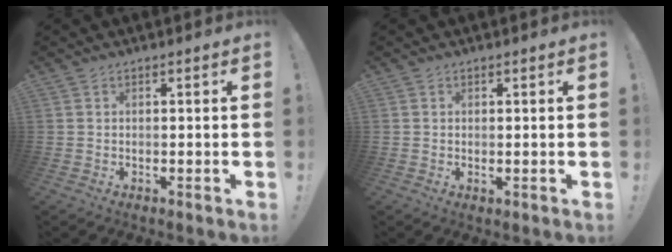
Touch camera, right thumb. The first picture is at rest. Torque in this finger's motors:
{"motor_torque": [-0.21, -0.15, 0.19, -0.24, 0.05]}